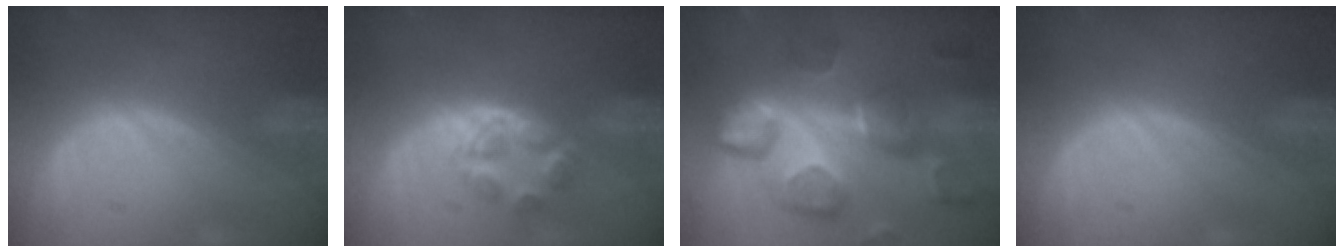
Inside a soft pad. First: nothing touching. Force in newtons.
{"total": 5.0, "press": 4.8, "slide": 1.4}
{"total": 13.0, "press": 11.3, "slide": 6.5}
{"total": 0.0}